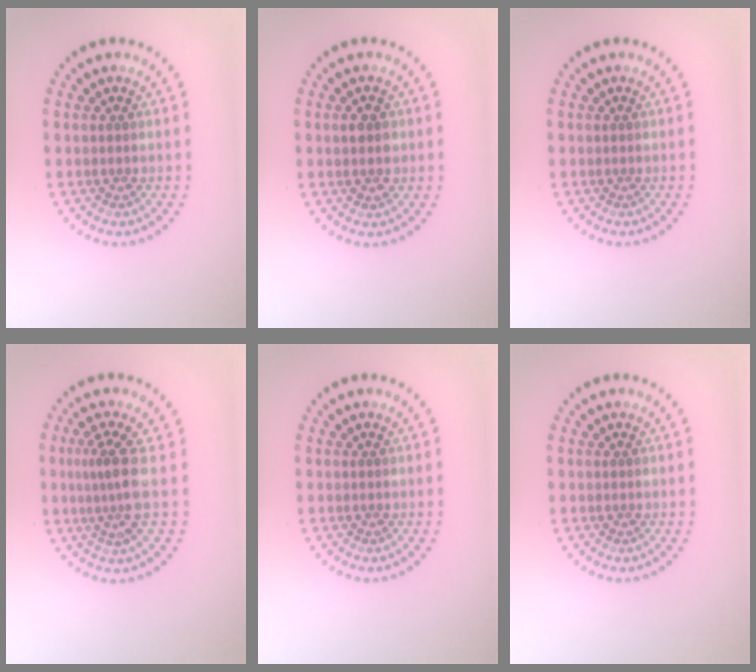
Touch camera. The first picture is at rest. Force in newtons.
{"total": 1.8, "press": 1.8, "slide": 0.2}
{"total": 0.0}
{"total": 3.2, "press": 2.4, "slide": 2.2}
{"total": 0.0}
{"total": 0.0}